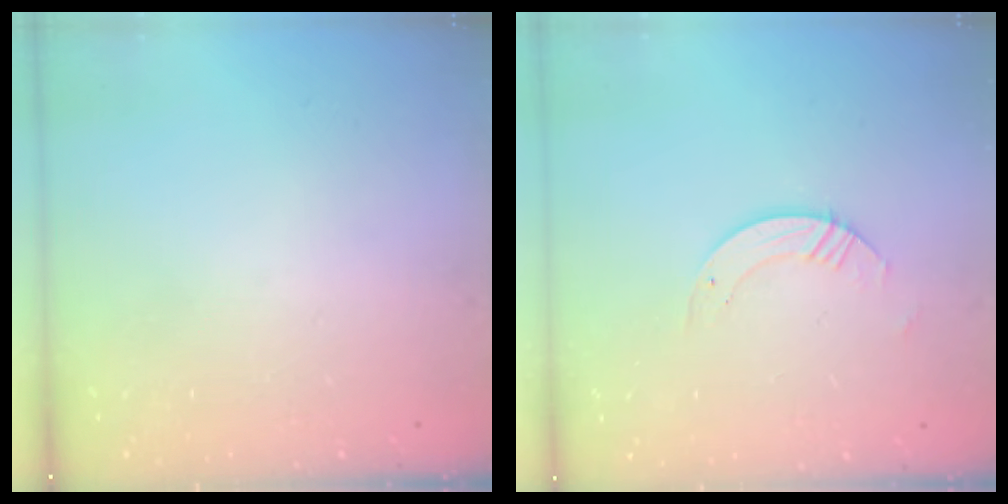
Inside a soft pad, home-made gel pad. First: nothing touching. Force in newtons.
{"total": 3.8, "press": 3.8, "slide": 0.1}